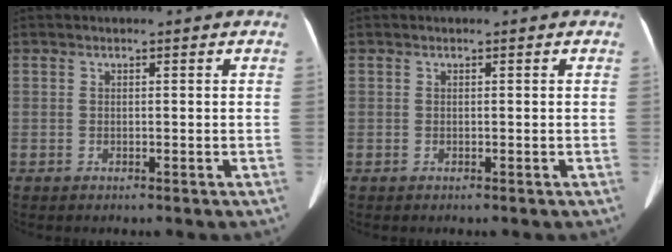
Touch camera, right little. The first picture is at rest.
{"total": 0.0}